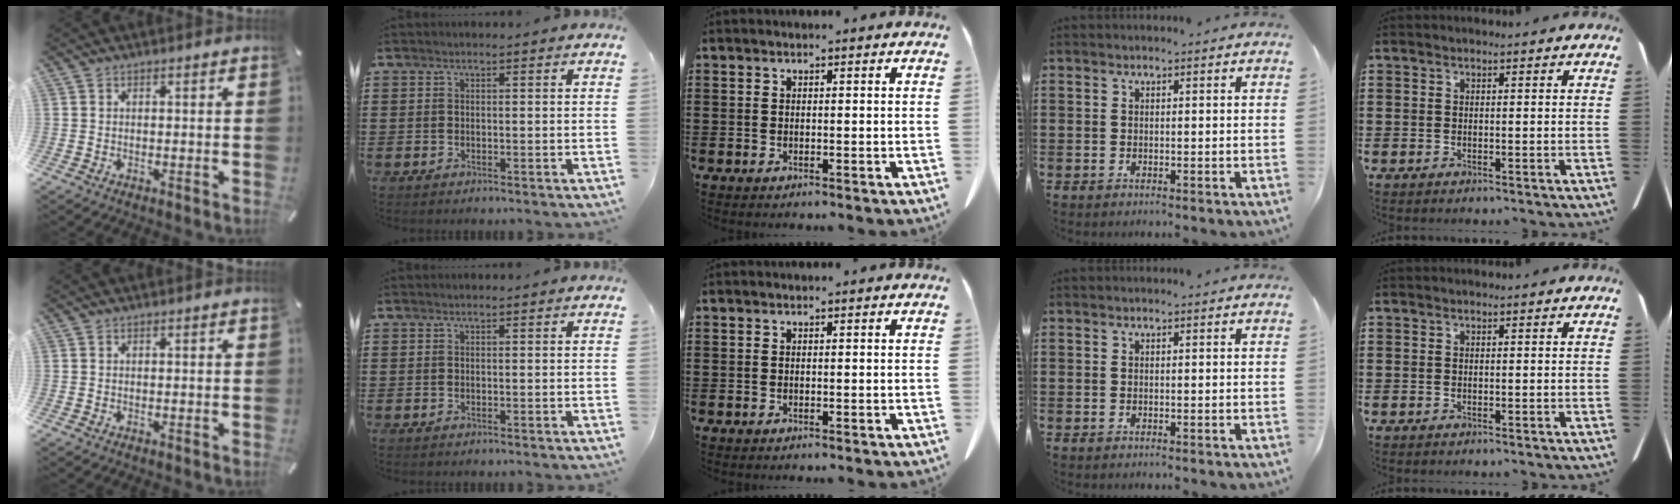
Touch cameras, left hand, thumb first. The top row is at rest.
{}